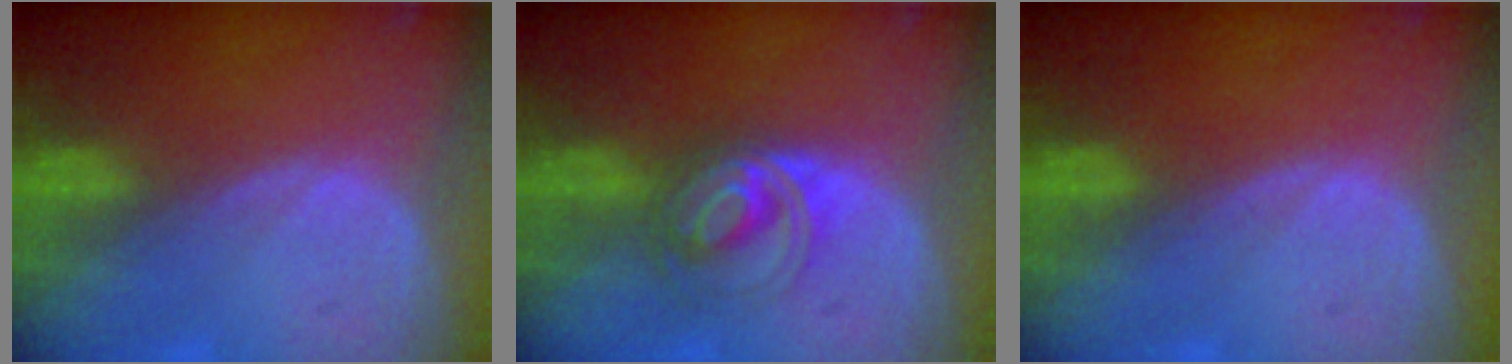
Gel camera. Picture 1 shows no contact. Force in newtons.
{"total": 6.0, "press": 5.6, "slide": 2.2}
{"total": 0.0}